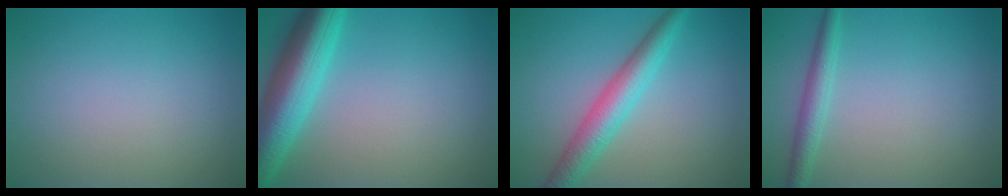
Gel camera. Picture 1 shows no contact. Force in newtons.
{"total": 8.1, "press": 8.1, "slide": 0.3}
{"total": 4.5, "press": 4.5, "slide": 0.1}
{"total": 2.3, "press": 2.2, "slide": 0.1}